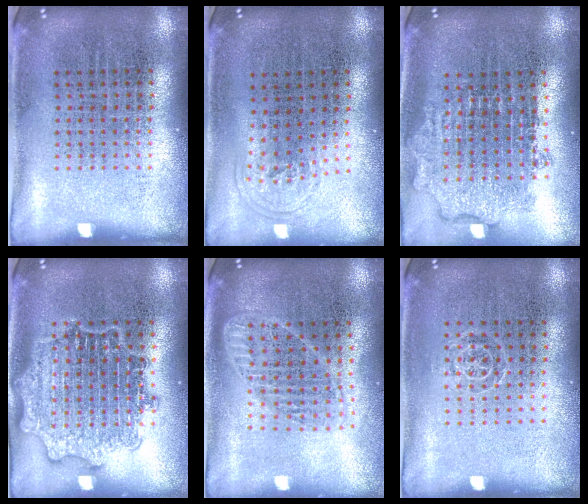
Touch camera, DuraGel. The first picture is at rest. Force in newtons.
{"total": 0.9, "press": 0.6, "slide": 0.6}
{"total": 1.9, "press": 1.5, "slide": 1.2}
{"total": 2.8, "press": 2.8, "slide": 0.4}
{"total": 1.8, "press": 1.5, "slide": 0.9}
{"total": 0.7, "press": 0.5, "slide": 0.5}